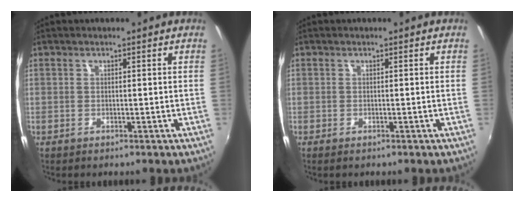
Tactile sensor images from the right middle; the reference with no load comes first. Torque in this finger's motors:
{"motor_torque": [1.05, -1.09, 0.23, 0.07]}